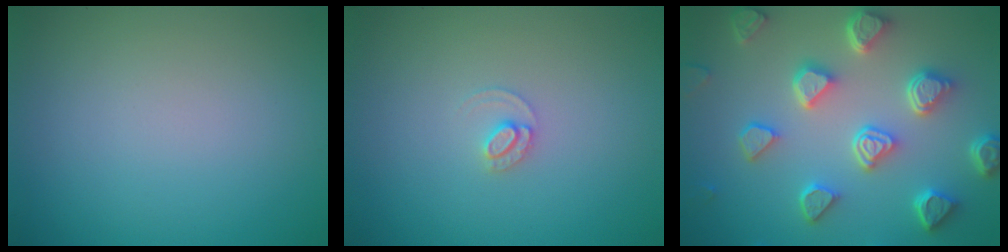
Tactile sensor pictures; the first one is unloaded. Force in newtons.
{"total": 1.2, "press": 1.2, "slide": 0.0}
{"total": 6.7, "press": 5.4, "slide": 4.0}